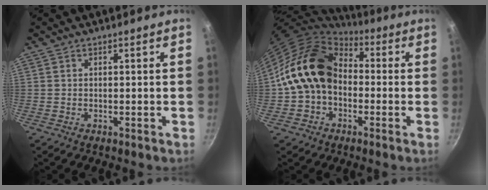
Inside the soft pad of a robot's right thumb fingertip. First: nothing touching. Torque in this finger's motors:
{"motor_torque": [0.72, 1.06, 0.46, 0.20, 0.39]}